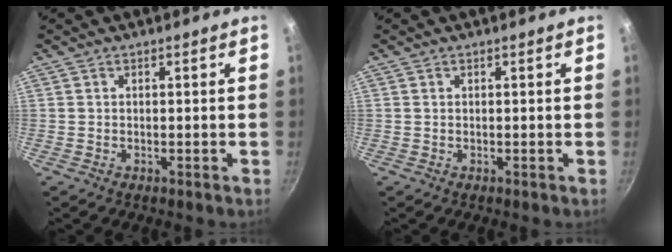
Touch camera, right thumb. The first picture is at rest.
{"total": 0.0}